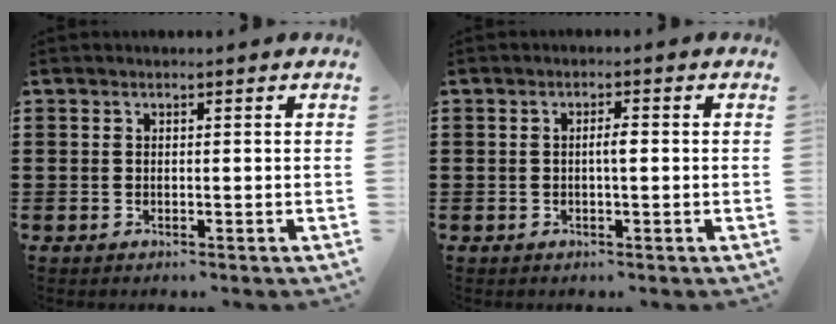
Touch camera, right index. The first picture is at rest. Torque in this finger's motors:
{"motor_torque": [0.47, -0.47, 0.06, 0.06]}